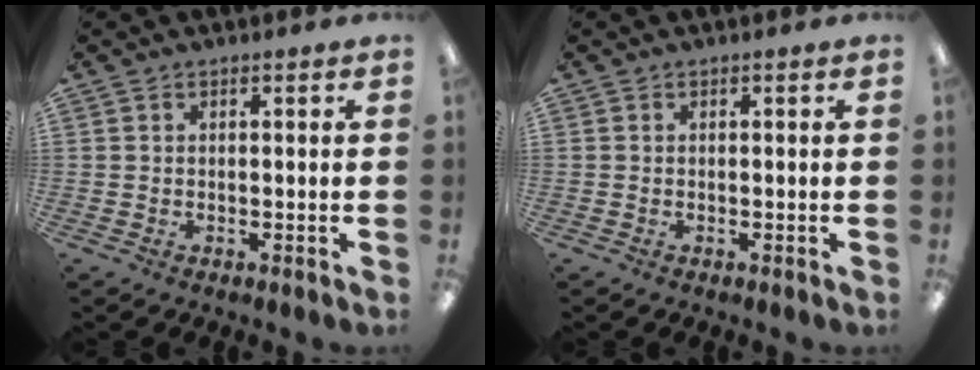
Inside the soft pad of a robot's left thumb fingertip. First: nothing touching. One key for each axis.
{"total": 0.0}